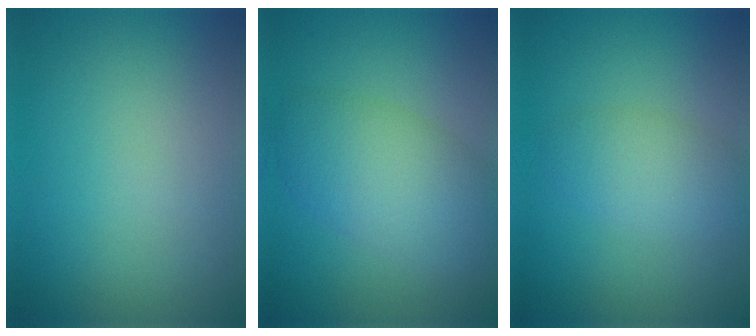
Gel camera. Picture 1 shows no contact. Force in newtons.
{"total": 5.7, "press": 5.7, "slide": 0.3}
{"total": 2.9, "press": 2.9, "slide": 0.1}